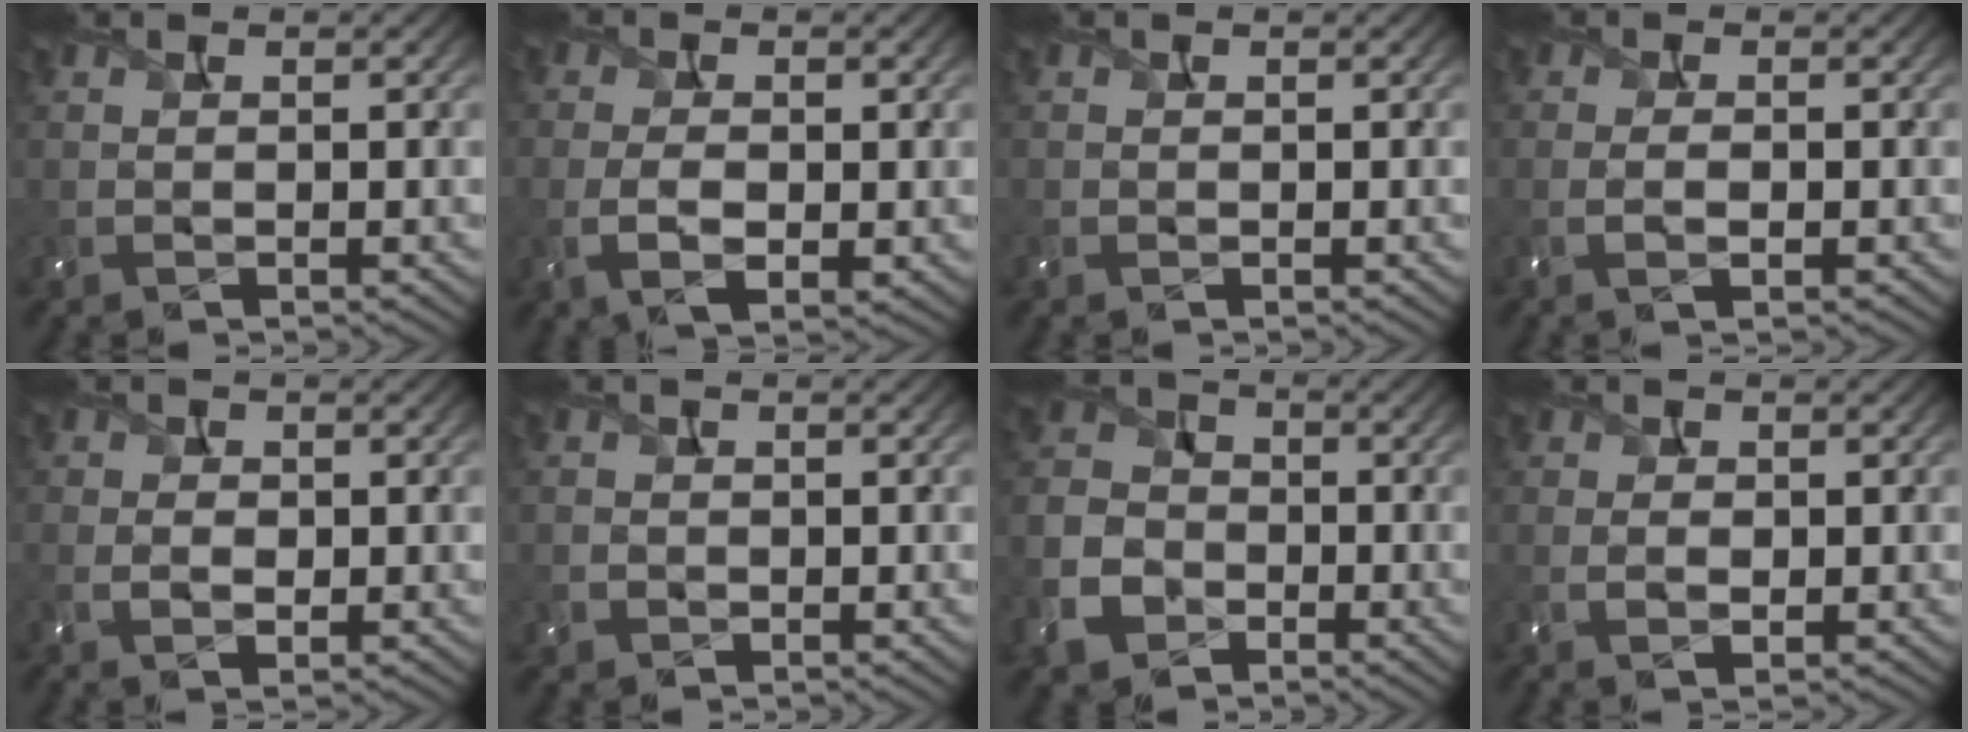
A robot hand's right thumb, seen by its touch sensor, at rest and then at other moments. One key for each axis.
{"total": 4.3, "fx": -0.9, "fy": 2.2, "fz": 3.6, "tx": -0.075, "ty": -0.007, "tz": -0.014}
{"total": 0.5, "fx": -0.3, "fy": 0.4, "fz": 0.2, "tx": -0.006, "ty": -0.005, "tz": -0.005}
{"total": 2.1, "fx": -0.6, "fy": 0.5, "fz": 1.9, "tx": -0.037, "ty": -0.002, "tz": -0.015}
{"total": 2.6, "fx": -0.7, "fy": 1.5, "fz": 1.9, "tx": -0.038, "ty": -0.005, "tz": -0.008}
{"total": 1.2, "fx": -0.6, "fy": 1.1, "fz": 0.2, "tx": 0.001, "ty": -0.004, "tz": -0.012}
{"total": 7.4, "fx": -3.7, "fy": 5.5, "fz": 3.4, "tx": -0.097, "ty": -0.012, "tz": -0.087}
{"total": 1.9, "fx": -0.5, "fy": 0.9, "fz": 1.6, "tx": -0.031, "ty": -0.004, "tz": -0.006}